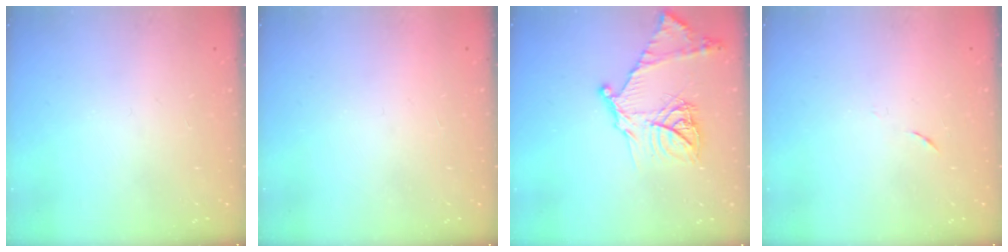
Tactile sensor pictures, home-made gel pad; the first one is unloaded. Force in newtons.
{"total": 1.5, "press": 1.5, "slide": 0.1}
{"total": 19.1, "press": 19.0, "slide": 1.7}
{"total": 3.5, "press": 3.4, "slide": 0.9}